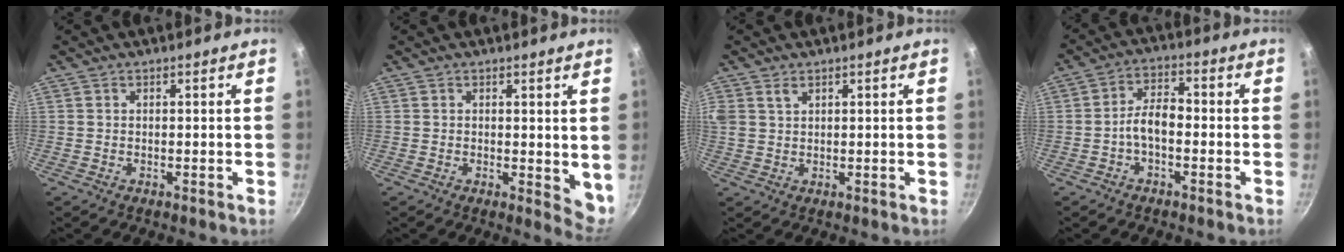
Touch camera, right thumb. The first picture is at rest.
{"total": 4.9, "force": [1.1, 2.6, 3.9], "torque": [-0.041, -0.010, 0.016]}
{"total": 4.1, "force": [2.1, 2.7, 2.2], "torque": [-0.046, 0.006, 0.047]}
{"total": 5.5, "force": [-1.7, 2.9, 4.4], "torque": [-0.070, 0.030, -0.037]}